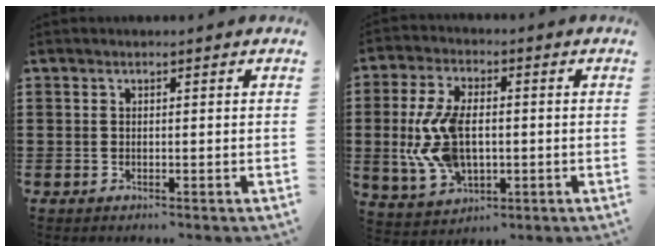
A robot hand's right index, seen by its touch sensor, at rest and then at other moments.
{"total": 10.6, "force": [-0.5, 5.8, 8.8], "torque": [-0.213, -0.002, -0.015]}